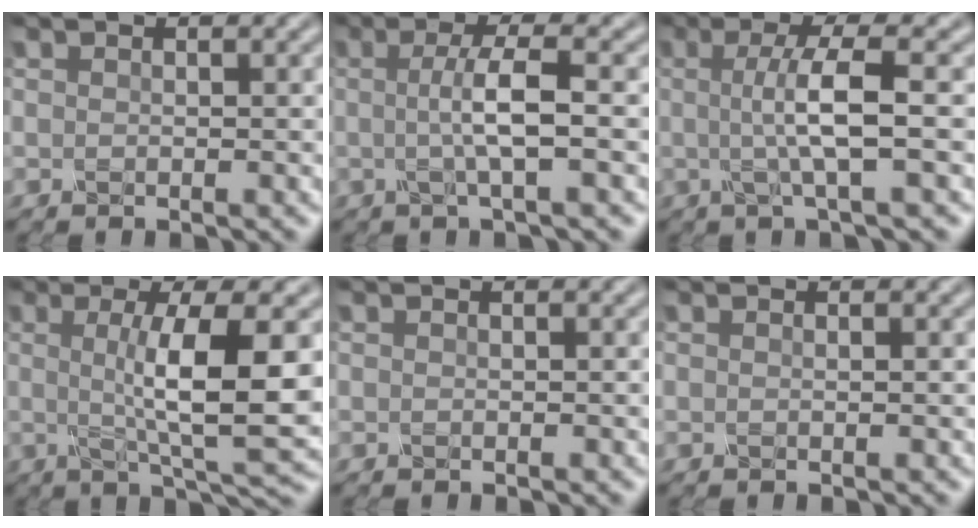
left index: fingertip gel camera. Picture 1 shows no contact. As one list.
[{"total": 3.9, "force": [-0.1, 0.7, 3.8], "torque": [-0.065, -0.001, -0.005]}, {"total": 4.7, "force": [0.0, 0.9, 4.6], "torque": [-0.078, 0.001, -0.004]}, {"total": 8.7, "force": [0.5, 1.7, 8.5], "torque": [-0.119, -0.006, 0.011]}, {"total": 0.0}, {"total": 0.0}]